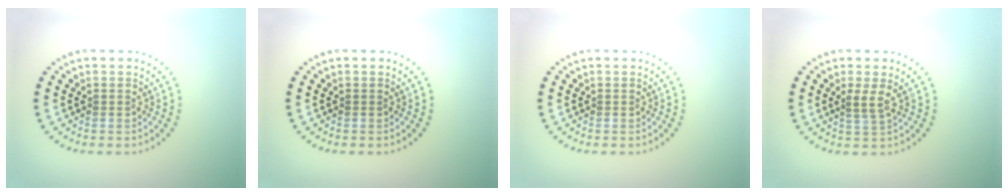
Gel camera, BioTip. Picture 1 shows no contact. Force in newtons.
{"total": 0.0}
{"total": 0.0}
{"total": 1.6, "press": 1.2, "slide": 1.0}